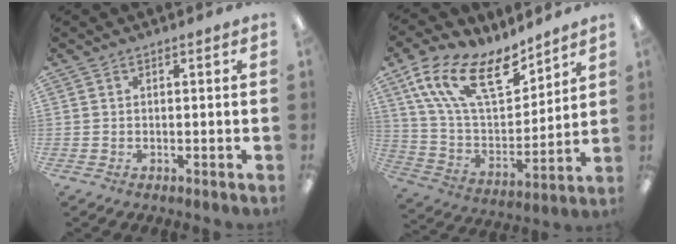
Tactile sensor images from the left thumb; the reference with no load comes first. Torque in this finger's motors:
{"motor_torque": [0.34, 0.34, 1.26, -1.51, 0.32]}